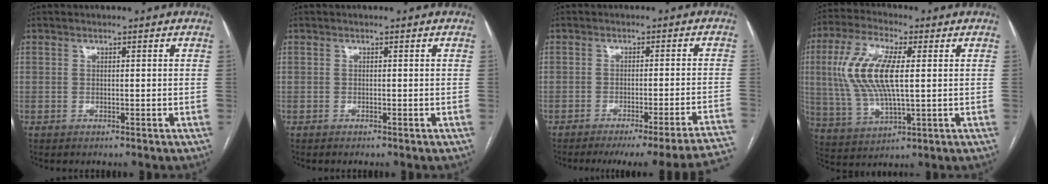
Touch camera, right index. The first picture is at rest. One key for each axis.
{"total": 0.9, "fx": -0.8, "fy": -0.1, "fz": 0.4, "tx": -0.003, "ty": 0.001, "tz": -0.011}
{"total": 20.5, "fx": -18.2, "fy": -1.2, "fz": 9.4, "tx": -0.043, "ty": -0.020, "tz": -0.221}
{"total": 12.9, "fx": 2.0, "fy": 3.9, "fz": 12.1, "tx": -0.270, "ty": 0.009, "tz": 0.039}